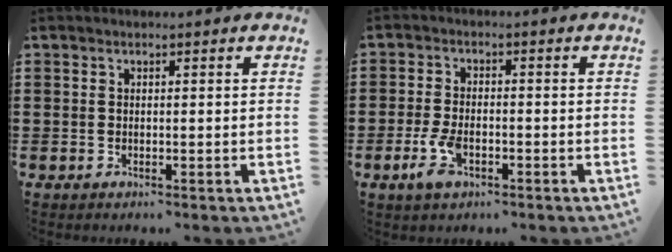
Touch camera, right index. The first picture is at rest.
{"total": 4.8, "force": [-2.1, 2.2, 3.7], "torque": [-0.091, -0.007, -0.042]}